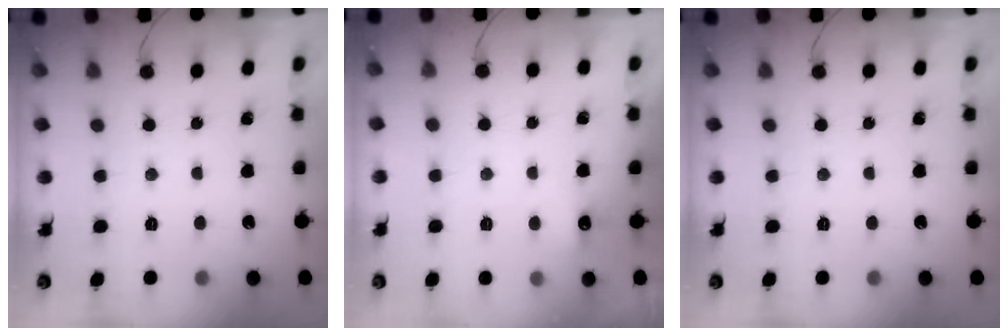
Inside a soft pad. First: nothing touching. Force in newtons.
{"total": 3.5, "press": 3.3, "slide": 1.1}
{"total": 0.0}